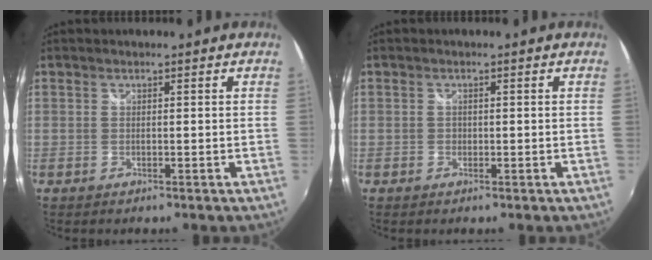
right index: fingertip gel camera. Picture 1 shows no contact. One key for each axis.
{"total": 0.7, "fx": -0.1, "fy": 0.7, "fz": 0.0, "tx": 0.002, "ty": -0.002, "tz": -0.003}